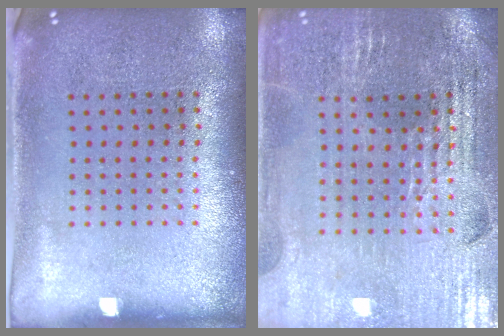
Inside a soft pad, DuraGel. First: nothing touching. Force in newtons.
{"total": 2.9, "press": 2.8, "slide": 0.5}